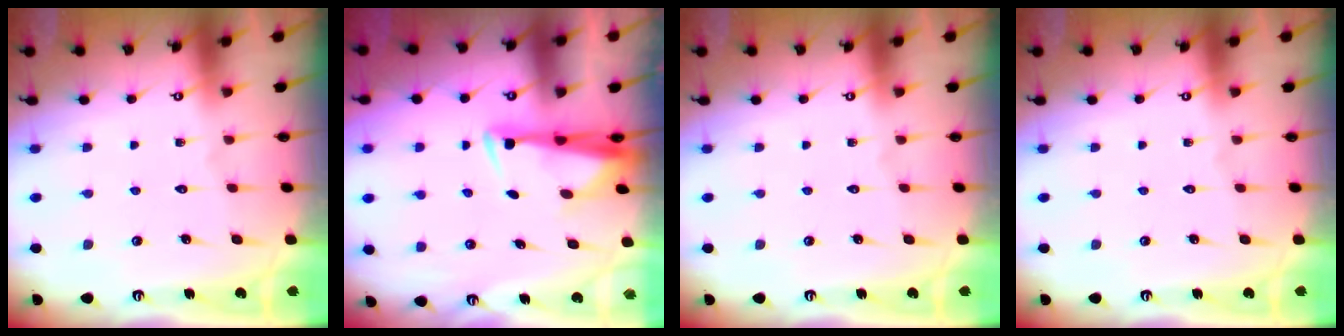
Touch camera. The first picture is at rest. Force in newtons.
{"total": 3.3, "press": 3.2, "slide": 0.8}
{"total": 0.0}
{"total": 0.0}